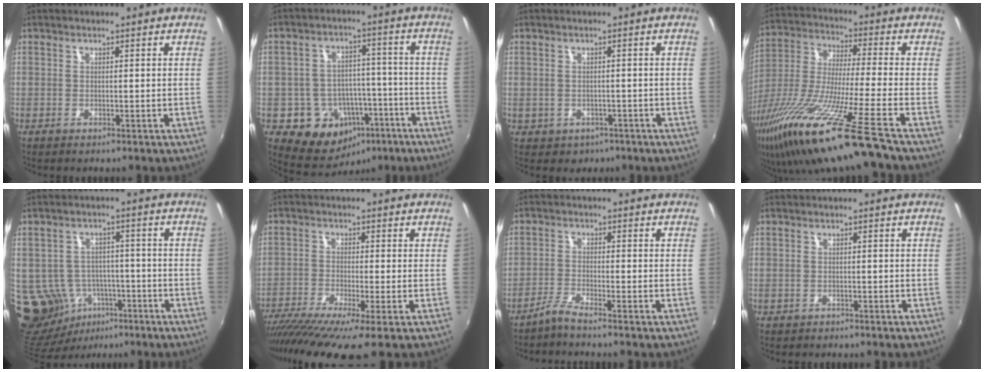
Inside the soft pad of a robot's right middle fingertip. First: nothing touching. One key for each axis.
{"total": 13.0, "fx": -6.3, "fy": 10.2, "fz": 5.0, "tx": -0.114, "ty": 0.031, "tz": -0.063}
{"total": 2.6, "fx": -0.9, "fy": 2.4, "fz": 0.7, "tx": -0.022, "ty": -0.002, "tz": -0.003}
{"total": 20.9, "fx": -14.0, "fy": -1.2, "fz": 15.4, "tx": -0.284, "ty": -0.070, "tz": -0.253}
{"total": 11.2, "fx": -4.3, "fy": 9.1, "fz": 4.9, "tx": -0.125, "ty": 0.004, "tz": -0.043}
{"total": 10.8, "fx": -8.0, "fy": -0.2, "fz": 7.2, "tx": -0.153, "ty": -0.049, "tz": -0.142}
{"total": 2.6, "fx": -2.3, "fy": -0.9, "fz": 0.8, "tx": -0.031, "ty": -0.003, "tz": -0.050}
{"total": 1.0, "fx": -0.9, "fy": 0.3, "fz": -0.1, "tx": -0.004, "ty": -0.003, "tz": -0.013}